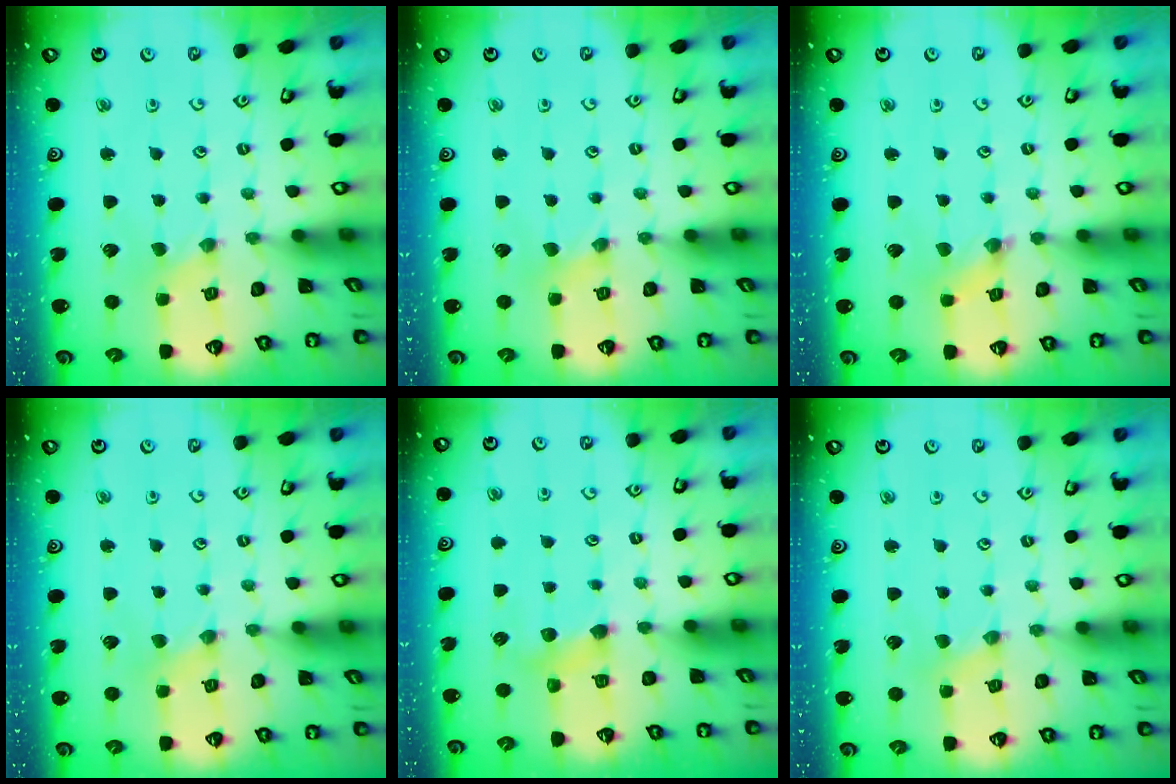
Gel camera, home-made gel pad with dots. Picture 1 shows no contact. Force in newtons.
{"total": 1.8, "press": 1.8, "slide": 0.4}
{"total": 1.2, "press": 1.2, "slide": 0.3}
{"total": 1.5, "press": 1.4, "slide": 0.3}
{"total": 4.3, "press": 4.2, "slide": 0.5}
{"total": 2.2, "press": 2.2, "slide": 0.4}